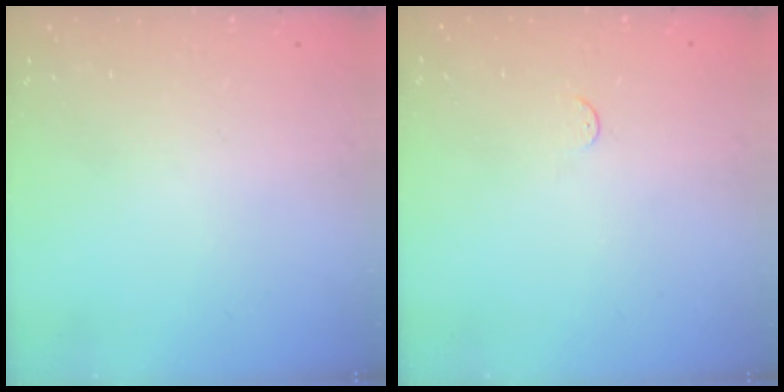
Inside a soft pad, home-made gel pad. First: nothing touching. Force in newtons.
{"total": 2.9, "press": 2.9, "slide": 0.4}